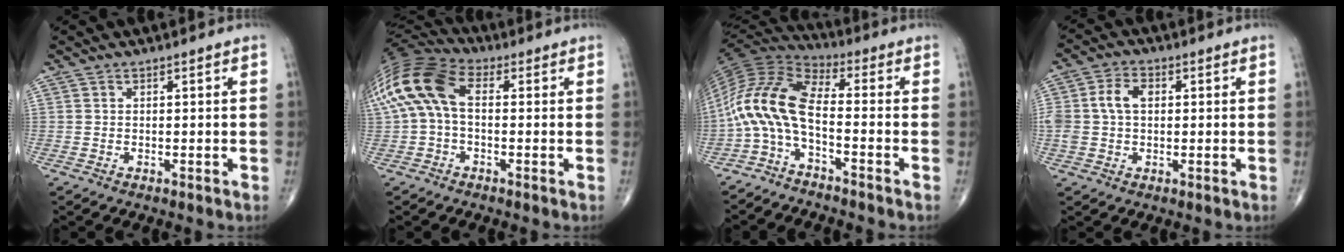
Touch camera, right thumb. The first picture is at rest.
{"total": 14.0, "force": [1.2, 8.3, 11.2], "torque": [-0.241, 0.038, 0.011]}
{"total": 12.3, "force": [-3.9, 4.3, 10.8], "torque": [-0.229, 0.066, -0.090]}
{"total": 6.6, "force": [0.8, 4.5, 4.8], "torque": [-0.103, 0.019, 0.016]}